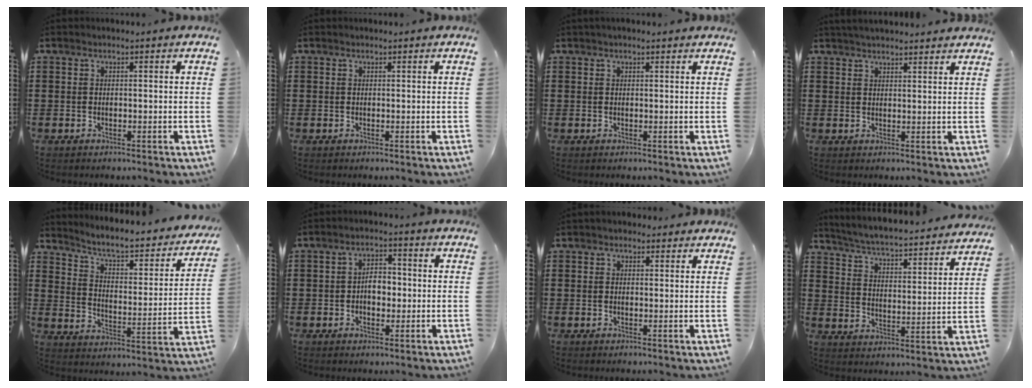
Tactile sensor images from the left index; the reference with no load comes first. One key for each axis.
{"total": 0.0}
{"total": 1.0, "fx": 0.7, "fy": 0.3, "fz": 0.5, "tx": -0.012, "ty": 0.002, "tz": 0.014}
{"total": 2.6, "fx": 2.6, "fy": 0.0, "fz": 0.3, "tx": -0.012, "ty": -0.003, "tz": 0.051}
{"total": 4.6, "fx": 3.8, "fy": 0.7, "fz": 2.4, "tx": -0.069, "ty": -0.034, "tz": 0.053}
{"total": 3.7, "fx": -0.5, "fy": 2.2, "fz": 2.9, "tx": -0.050, "ty": 0.004, "tz": -0.015}
{"total": 1.6, "fx": 1.3, "fy": 0.9, "fz": 0.4, "tx": -0.004, "ty": 0.004, "tz": 0.023}
{"total": 3.9, "fx": 3.8, "fy": -0.6, "fz": 0.9, "tx": -0.039, "ty": -0.038, "tz": 0.055}